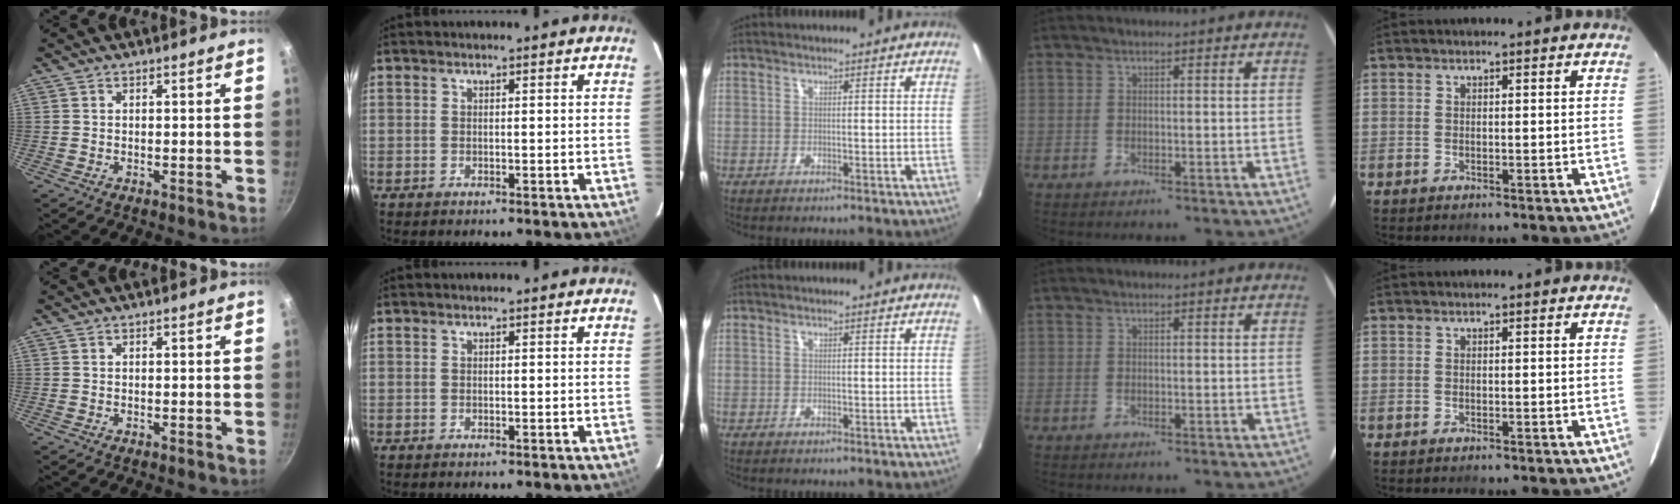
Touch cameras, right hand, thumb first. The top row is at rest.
{}